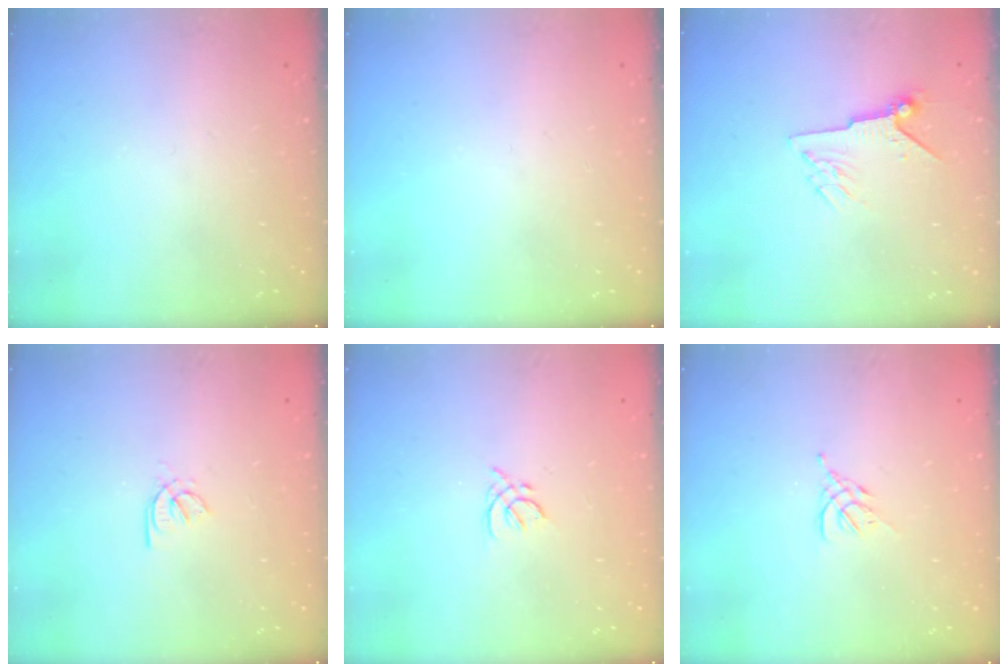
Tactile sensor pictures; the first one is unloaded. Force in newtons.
{"total": 0.0}
{"total": 8.0, "press": 7.9, "slide": 1.2}
{"total": 1.8, "press": 1.8, "slide": 0.3}
{"total": 2.0, "press": 2.0, "slide": 0.6}
{"total": 3.0, "press": 2.8, "slide": 0.8}